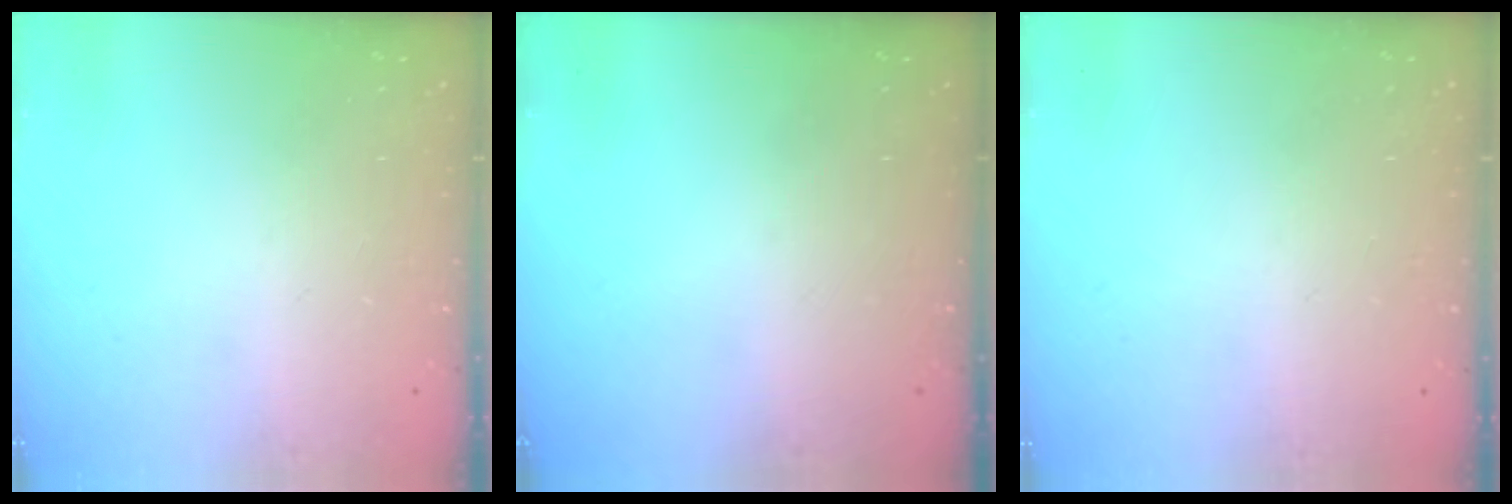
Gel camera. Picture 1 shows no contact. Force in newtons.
{"total": 0.0}
{"total": 2.4, "press": 2.4, "slide": 0.2}